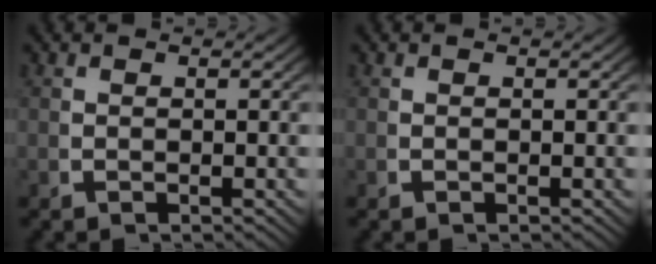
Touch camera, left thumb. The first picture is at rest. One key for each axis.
{"total": 0.0}